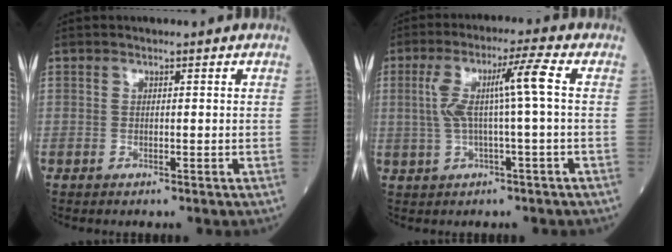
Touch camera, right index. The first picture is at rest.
{"total": 7.6, "force": [0.8, -0.6, 7.5], "torque": [-0.150, 0.020, 0.018]}